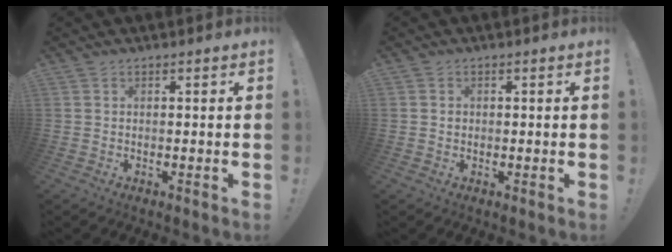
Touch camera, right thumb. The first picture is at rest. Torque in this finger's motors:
{"motor_torque": [-0.10, -0.02, -0.29, 0.19, -0.01]}